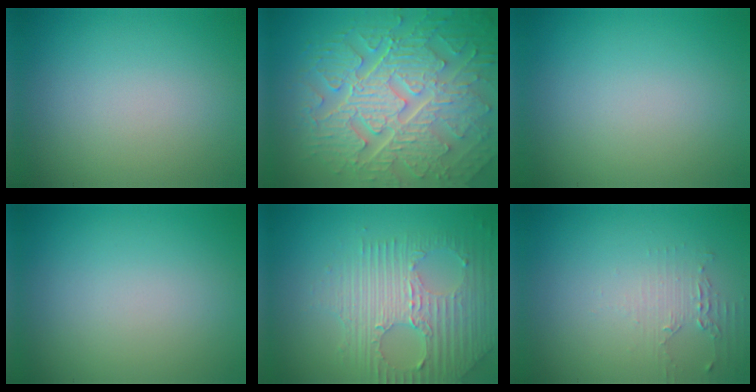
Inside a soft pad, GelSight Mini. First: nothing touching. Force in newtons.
{"total": 10.8, "press": 7.2, "slide": 8.0}
{"total": 0.0}
{"total": 0.0}
{"total": 6.5, "press": 4.5, "slide": 4.7}
{"total": 1.5, "press": 1.5, "slide": 0.4}